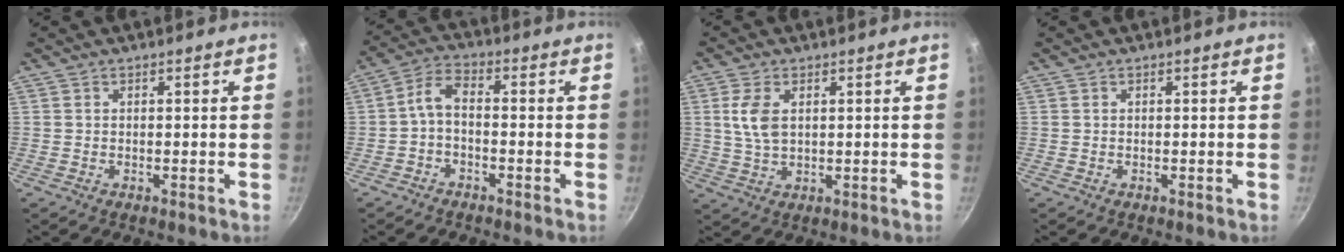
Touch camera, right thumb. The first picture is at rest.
{"total": 4.9, "force": [-1.7, 2.6, 3.7], "torque": [-0.080, 0.035, -0.040]}
{"total": 6.0, "force": [1.5, 3.4, 4.8], "torque": [-0.095, -0.004, 0.031]}
{"total": 0.0}